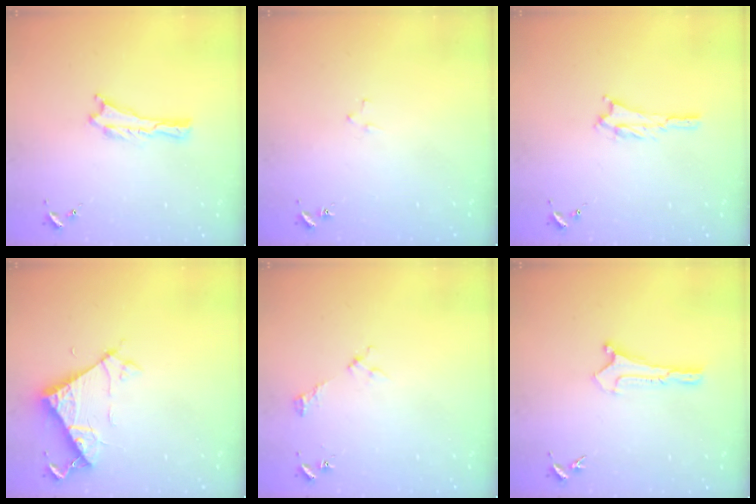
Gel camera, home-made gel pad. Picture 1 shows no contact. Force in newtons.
{"total": 1.9, "press": 1.9, "slide": 0.1}
{"total": 1.5, "press": 1.5, "slide": 0.3}
{"total": 6.9, "press": 6.9, "slide": 0.5}
{"total": 2.2, "press": 2.2, "slide": 0.3}
{"total": 0.0}